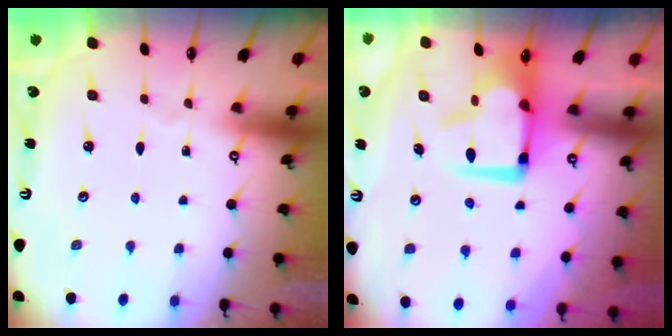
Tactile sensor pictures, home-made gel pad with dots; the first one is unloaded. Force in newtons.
{"total": 6.5, "press": 6.4, "slide": 1.2}